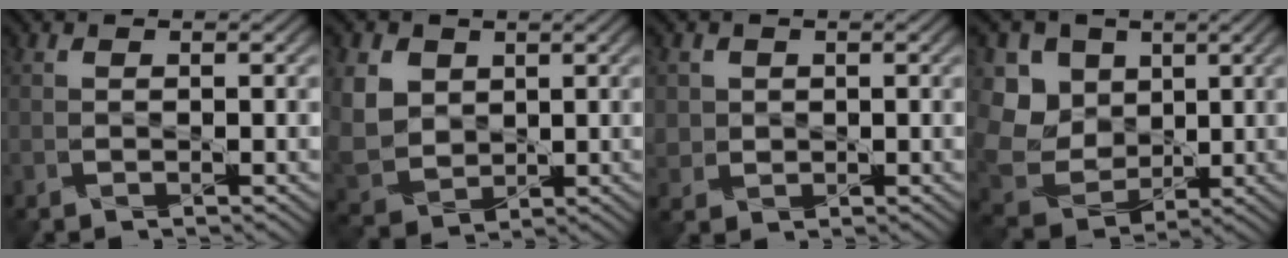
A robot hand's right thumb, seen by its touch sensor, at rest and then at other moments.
{"total": 6.4, "force": [2.0, 5.3, 3.0], "torque": [-0.104, -0.006, 0.049]}
{"total": 2.2, "force": [0.4, 2.1, 0.5], "torque": [-0.015, -0.007, 0.011]}
{"total": 8.9, "force": [2.6, 7.8, 3.6], "torque": [-0.128, 0.002, 0.047]}